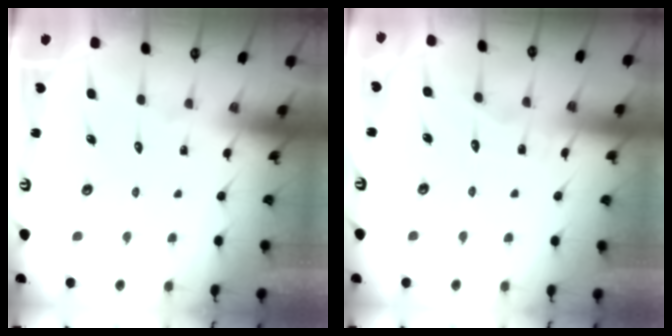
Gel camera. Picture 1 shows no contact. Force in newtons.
{"total": 3.7, "press": 3.6, "slide": 0.3}